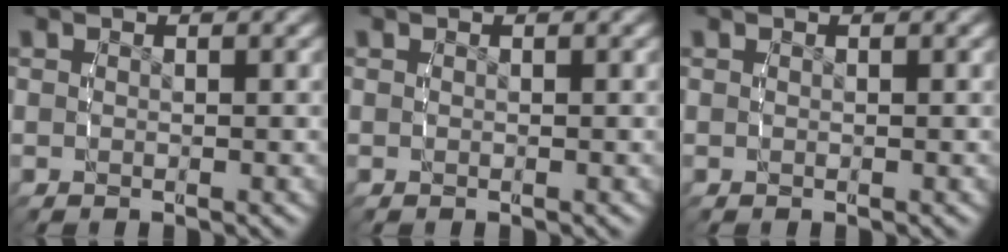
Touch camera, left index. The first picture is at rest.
{"total": 0.0}
{"total": 0.0}